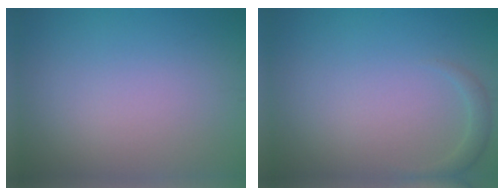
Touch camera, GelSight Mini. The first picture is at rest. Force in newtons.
{"total": 1.2, "press": 1.1, "slide": 0.1}